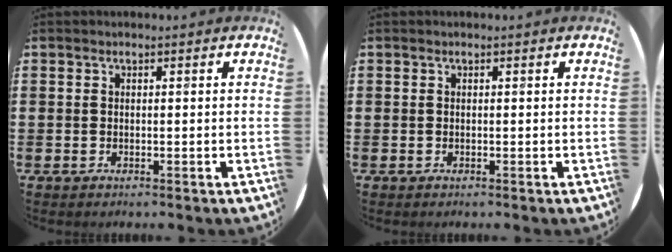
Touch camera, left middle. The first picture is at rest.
{"total": 0.0}